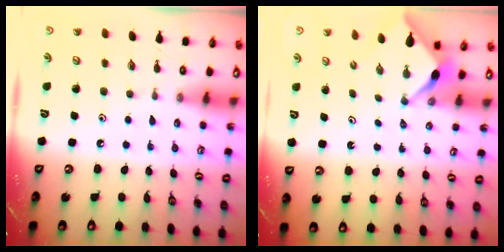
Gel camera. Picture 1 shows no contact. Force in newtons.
{"total": 2.4, "press": 2.4, "slide": 0.3}